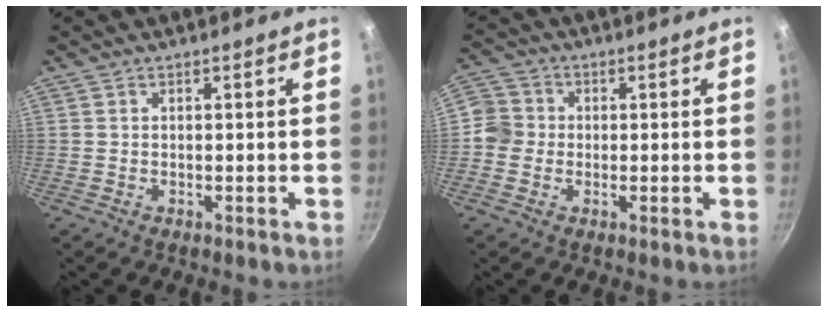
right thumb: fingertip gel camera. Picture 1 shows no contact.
{"total": 5.8, "force": [-0.6, 5.5, 1.6], "torque": [-0.012, 0.013, -0.021]}